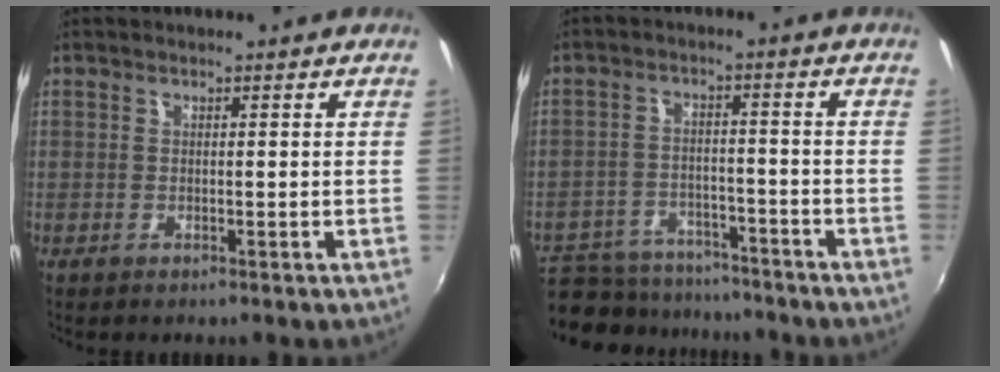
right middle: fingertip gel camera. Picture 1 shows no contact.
{"total": 17.6, "force": [-14.6, 7.6, 6.4], "torque": [-0.168, -0.005, -0.213]}